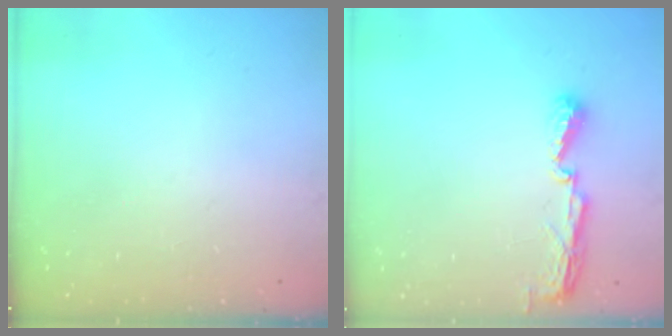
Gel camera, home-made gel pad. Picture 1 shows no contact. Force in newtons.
{"total": 5.8, "press": 5.8, "slide": 0.5}